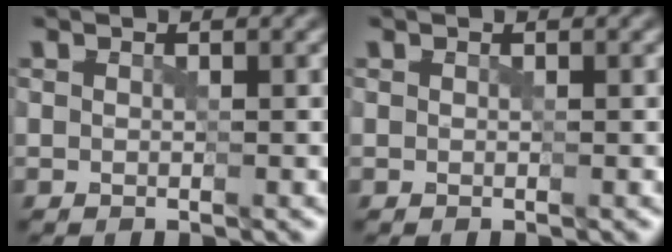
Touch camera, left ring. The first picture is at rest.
{"total": 0.0}